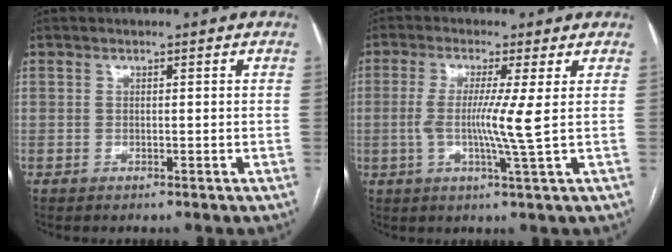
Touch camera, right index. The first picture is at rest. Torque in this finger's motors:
{"motor_torque": [0.14, -0.04, 0.14, 0.07]}